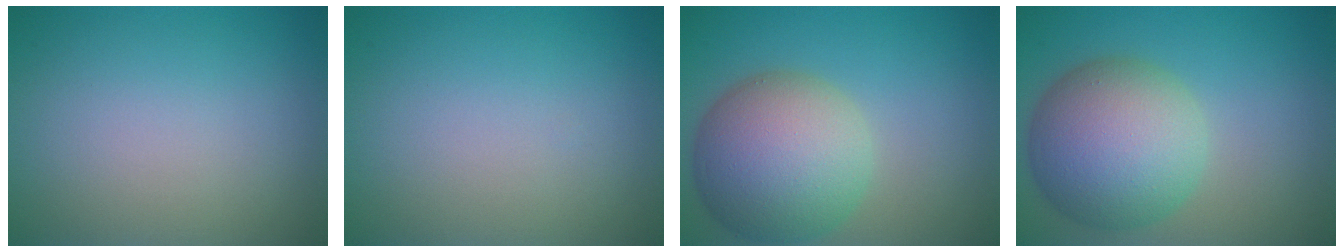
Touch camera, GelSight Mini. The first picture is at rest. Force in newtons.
{"total": 0.0}
{"total": 9.5, "press": 9.4, "slide": 0.7}
{"total": 9.4, "press": 9.4, "slide": 0.4}